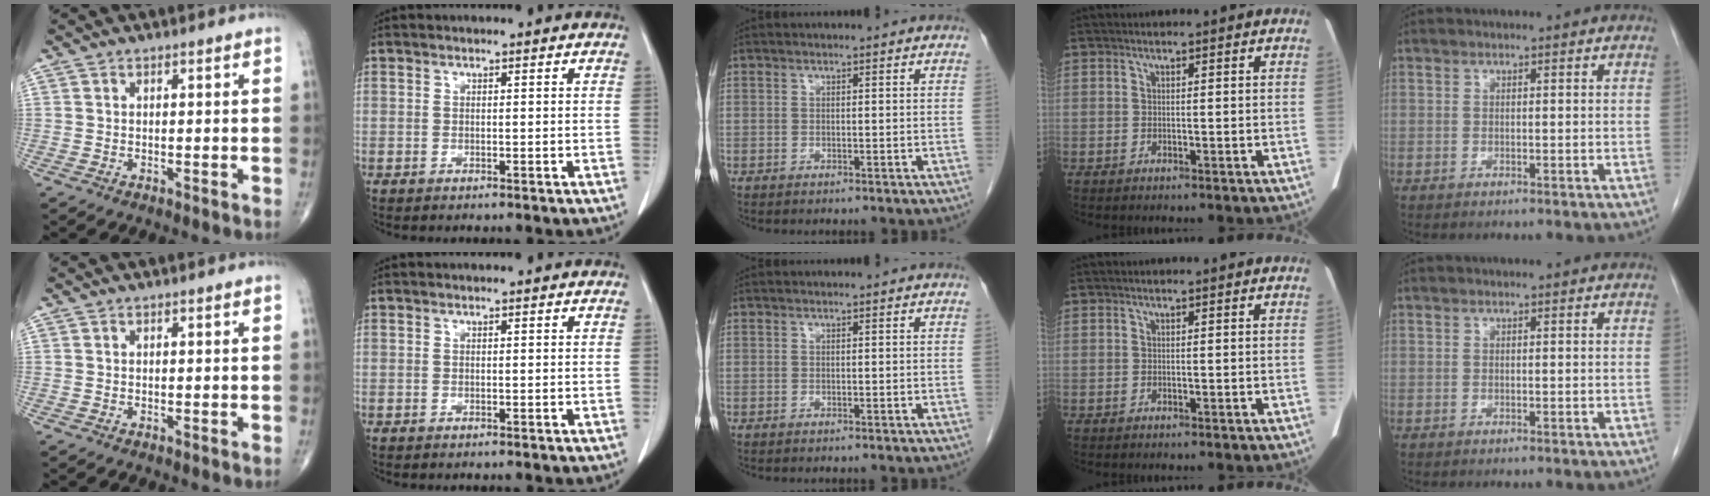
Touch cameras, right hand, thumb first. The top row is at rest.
{}